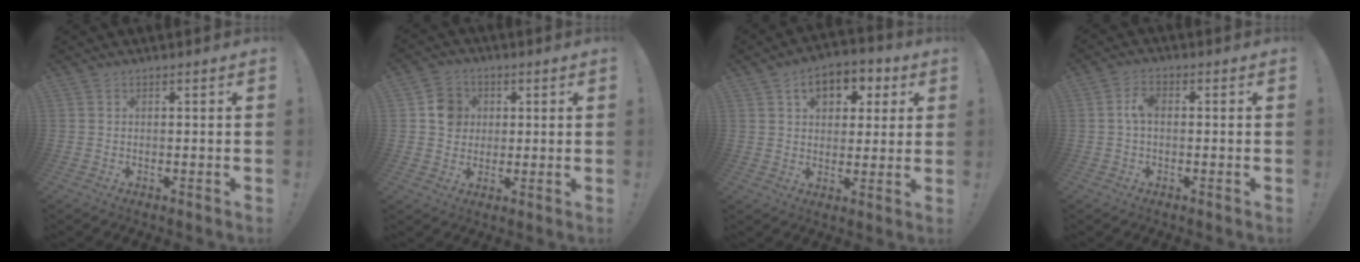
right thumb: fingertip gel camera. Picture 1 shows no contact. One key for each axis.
{"total": 8.2, "fx": 1.6, "fy": 7.6, "fz": 2.5, "tx": -0.020, "ty": 0.000, "tz": 0.034}
{"total": 10.0, "fx": 4.3, "fy": 7.0, "fz": 5.7, "tx": -0.077, "ty": -0.014, "tz": 0.077}
{"total": 4.4, "fx": -0.1, "fy": 2.4, "fz": 3.7, "tx": -0.076, "ty": 0.010, "tz": -0.002}